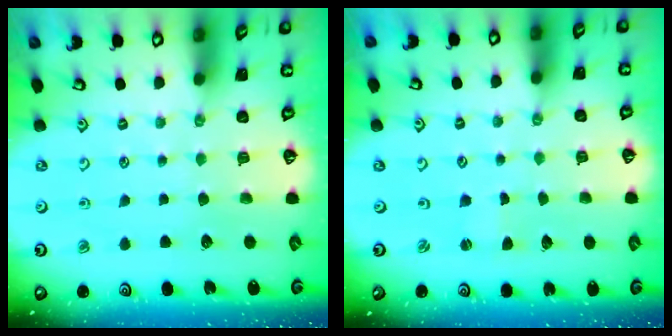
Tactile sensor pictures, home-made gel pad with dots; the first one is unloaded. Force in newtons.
{"total": 0.0}